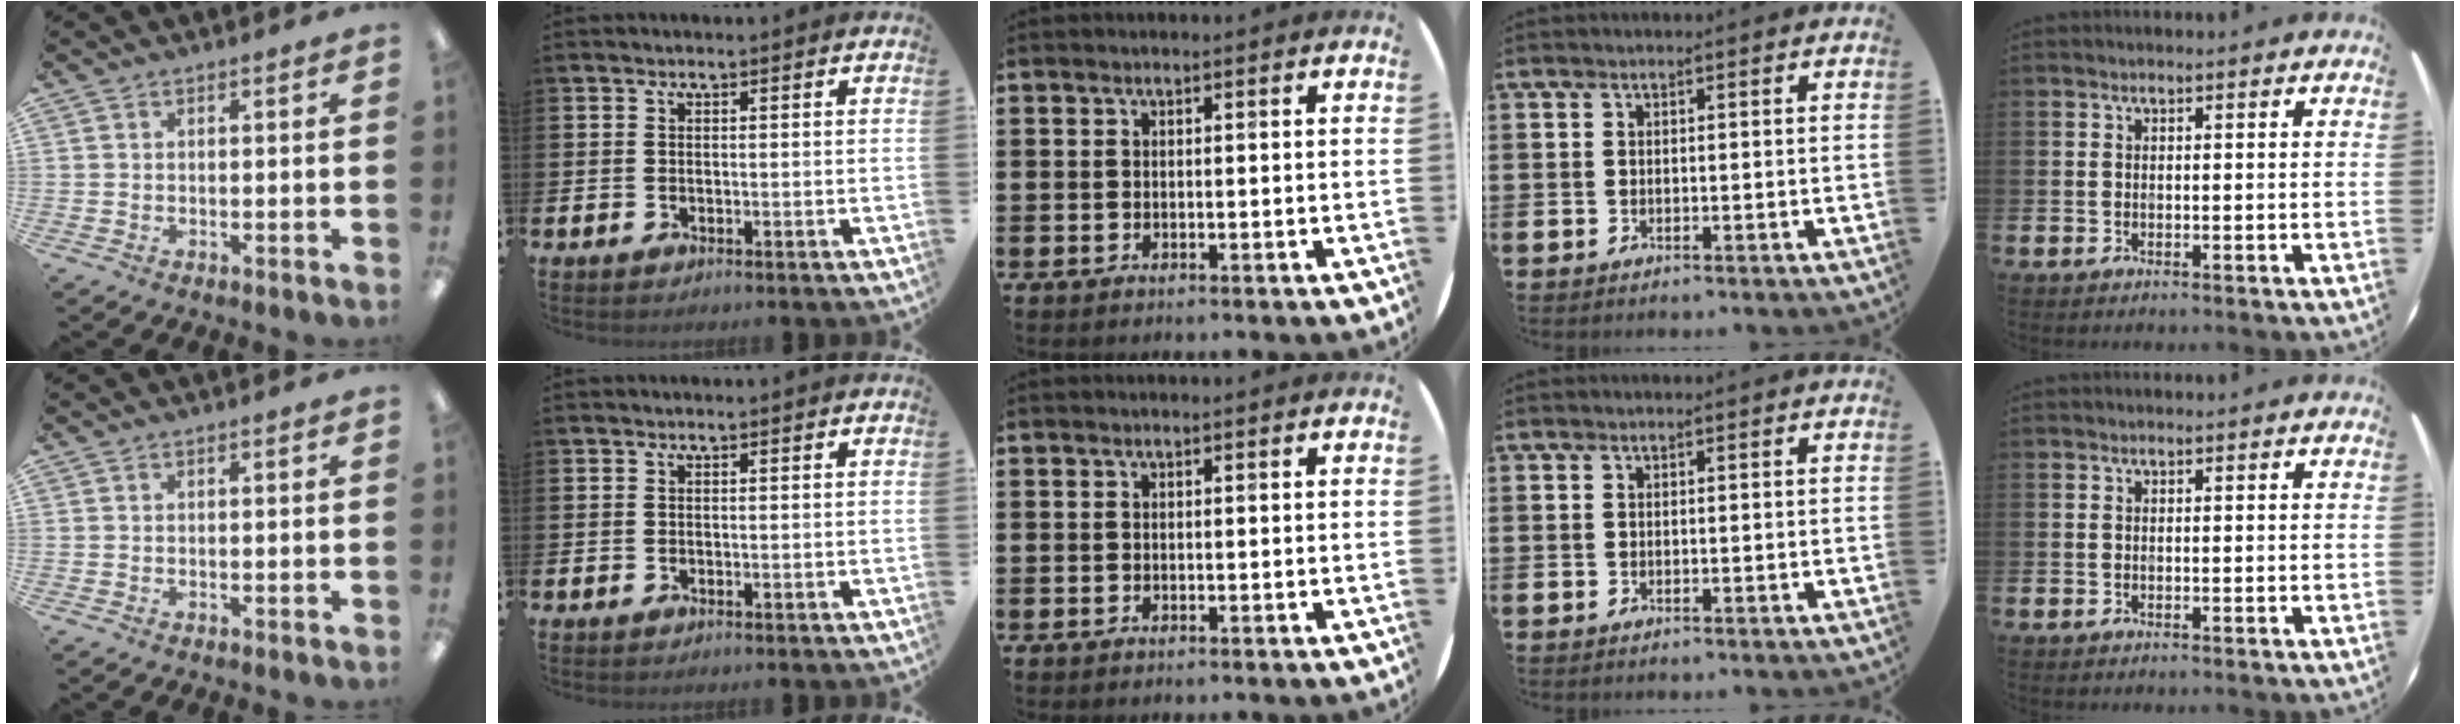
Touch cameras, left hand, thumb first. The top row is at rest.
{}